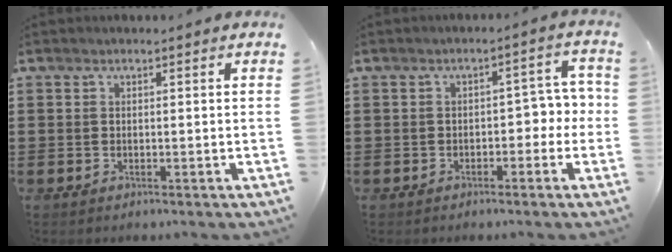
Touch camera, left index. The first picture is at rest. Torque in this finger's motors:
{"motor_torque": [0.14, 0.00, 0.08, 0.01]}